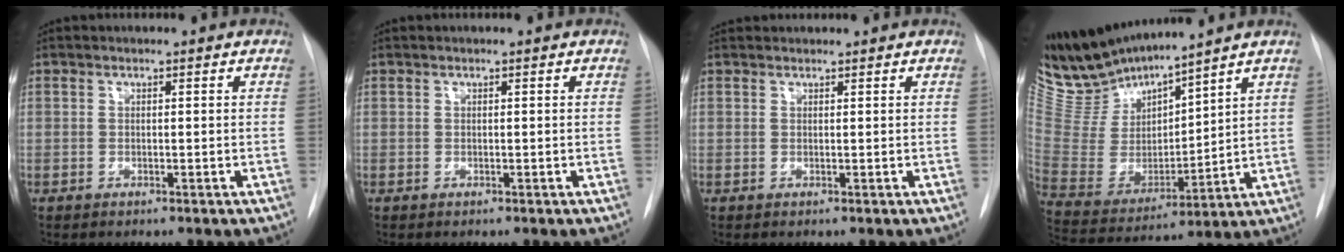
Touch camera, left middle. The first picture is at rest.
{"total": 0.0}
{"total": 2.1, "force": [2.1, 0.5, 0.3], "torque": [-0.003, 0.024, 0.033]}
{"total": 11.7, "force": [11.5, 1.3, 2.1], "torque": [-0.067, -0.006, 0.248]}